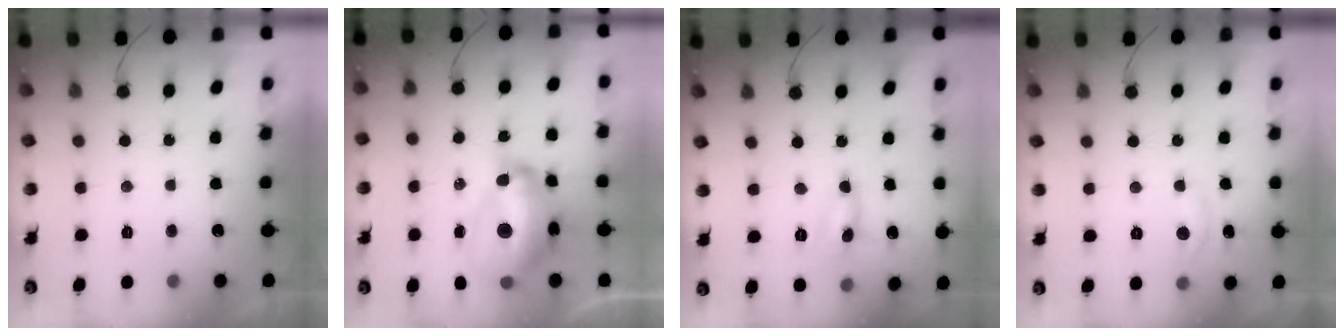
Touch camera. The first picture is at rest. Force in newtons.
{"total": 17.3, "press": 17.2, "slide": 1.8}
{"total": 0.8, "press": 0.7, "slide": 0.1}
{"total": 3.8, "press": 3.7, "slide": 0.5}